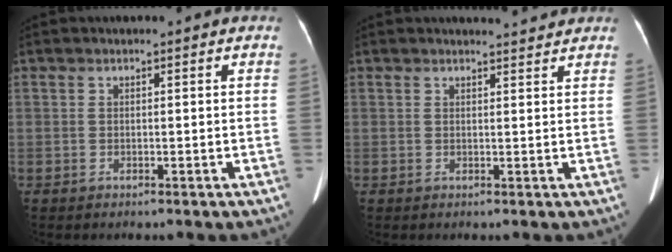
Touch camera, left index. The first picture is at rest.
{"total": 3.3, "force": [3.3, 0.1, 0.5], "torque": [-0.013, 0.004, 0.041]}